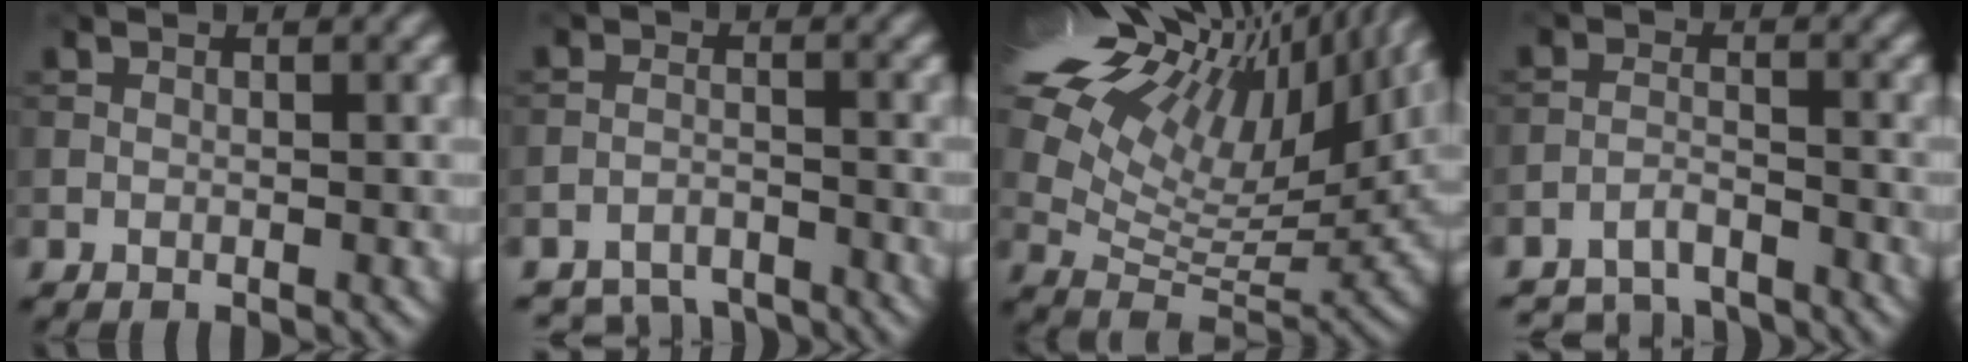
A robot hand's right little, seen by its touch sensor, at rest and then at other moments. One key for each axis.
{"total": 5.0, "fx": -4.8, "fy": 1.3, "fz": 0.7, "tx": -0.008, "ty": -0.007, "tz": -0.085}
{"total": 17.9, "fx": 10.6, "fy": 8.0, "fz": 12.0, "tx": -0.236, "ty": 0.050, "tz": 0.172}
{"total": 5.2, "fx": -5.0, "fy": 1.1, "fz": 0.9, "tx": -0.016, "ty": -0.009, "tz": -0.091}